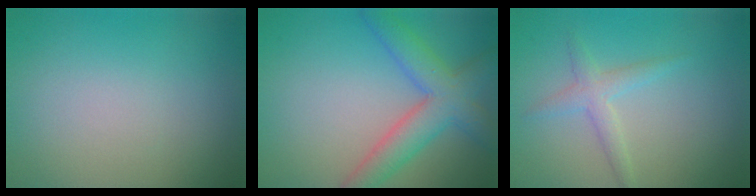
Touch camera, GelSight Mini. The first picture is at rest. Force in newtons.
{"total": 5.4, "press": 5.4, "slide": 0.2}
{"total": 1.9, "press": 1.9, "slide": 0.1}